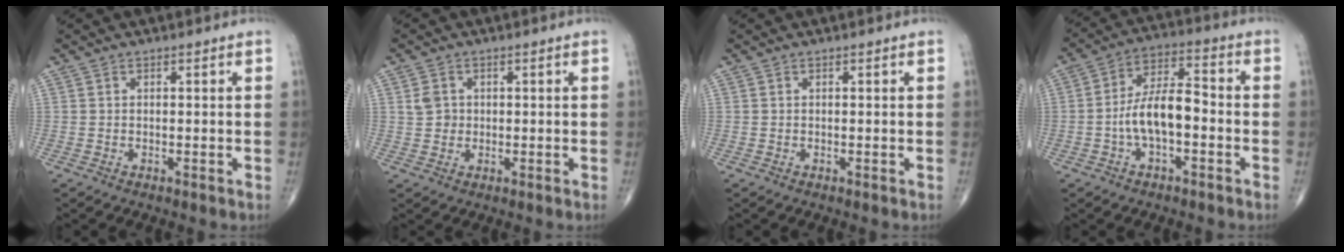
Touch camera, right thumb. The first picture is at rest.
{"total": 2.9, "force": [0.5, 2.5, 1.3], "torque": [-0.011, 0.003, 0.012]}
{"total": 0.0}
{"total": 10.1, "force": [-2.3, 4.6, 8.6], "torque": [-0.158, 0.041, -0.049]}